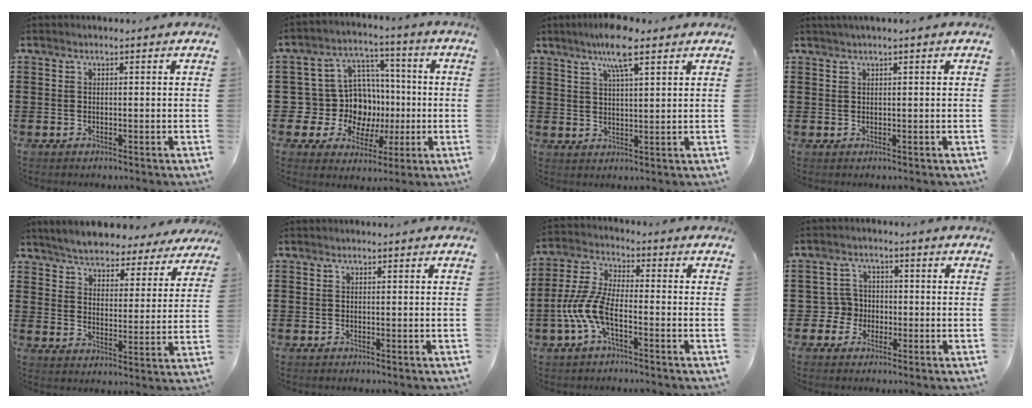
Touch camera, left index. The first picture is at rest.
{"total": 11.2, "force": [-0.8, 10.7, 3.2], "torque": [-0.097, 0.000, -0.001]}
{"total": 7.3, "force": [4.9, 1.2, 5.4], "torque": [-0.109, 0.002, 0.083]}
{"total": 1.0, "force": [0.5, -0.1, 0.8], "torque": [-0.014, -0.001, 0.010]}
{"total": 5.0, "force": [5.0, 0.1, 0.4], "torque": [-0.036, -0.035, 0.084]}
{"total": 0.0}
{"total": 7.8, "force": [-3.1, 2.8, 6.6], "torque": [-0.164, -0.011, -0.064]}
{"total": 3.8, "force": [-1.3, 3.5, 0.7], "torque": [-0.036, 0.004, -0.030]}